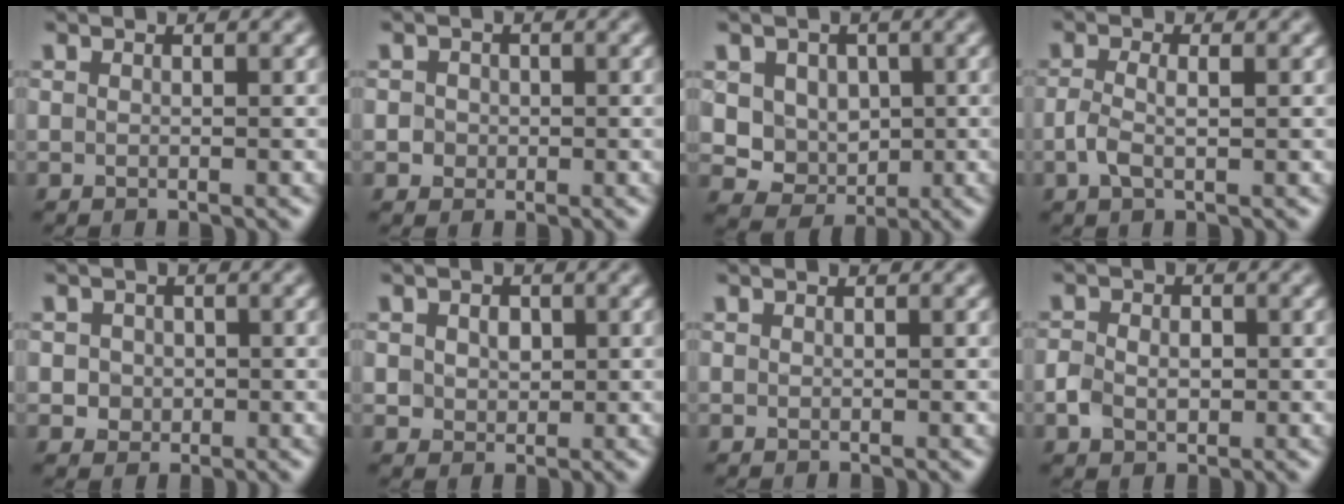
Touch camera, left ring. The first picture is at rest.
{"total": 1.5, "force": [0.1, 1.5, 0.4], "torque": [0.007, 0.000, 0.000]}
{"total": 4.4, "force": [0.7, 3.9, 1.9], "torque": [-0.026, -0.003, 0.011]}
{"total": 1.9, "force": [-0.3, 0.7, 1.7], "torque": [-0.040, 0.001, -0.009]}
{"total": 2.0, "force": [0.1, 1.9, 0.6], "torque": [0.000, 0.001, 0.004]}
{"total": 2.2, "force": [0.4, 1.8, 1.2], "torque": [-0.024, 0.001, 0.006]}
{"total": 0.0}
{"total": 2.8, "force": [-0.7, 2.1, 1.8], "torque": [-0.031, -0.001, -0.014]}